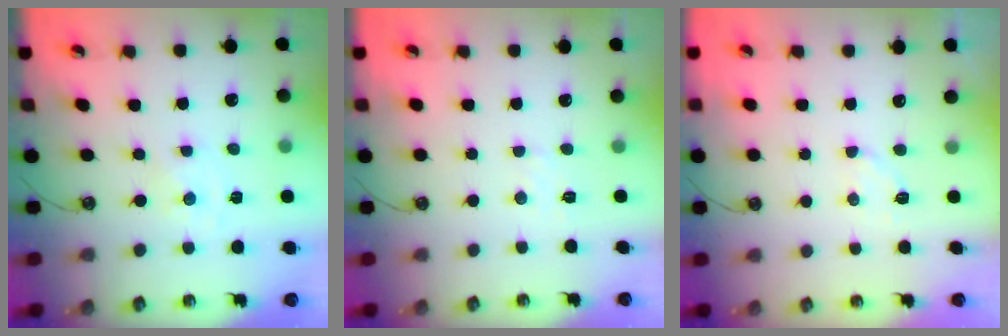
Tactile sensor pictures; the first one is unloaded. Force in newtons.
{"total": 4.8, "press": 4.8, "slide": 0.6}
{"total": 4.9, "press": 4.8, "slide": 0.8}